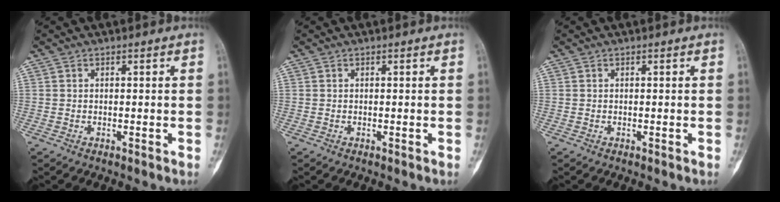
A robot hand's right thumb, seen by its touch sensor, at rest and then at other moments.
{"total": 0.0}
{"total": 0.0}